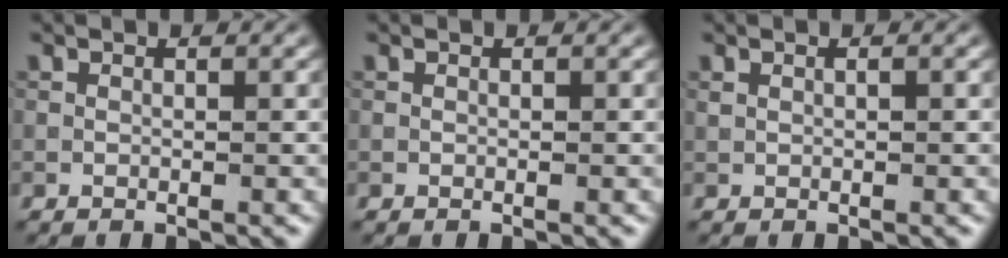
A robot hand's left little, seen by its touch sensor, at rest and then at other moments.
{"total": 0.0}
{"total": 0.9, "force": [0.4, 0.4, 0.7], "torque": [-0.015, 0.002, 0.011]}